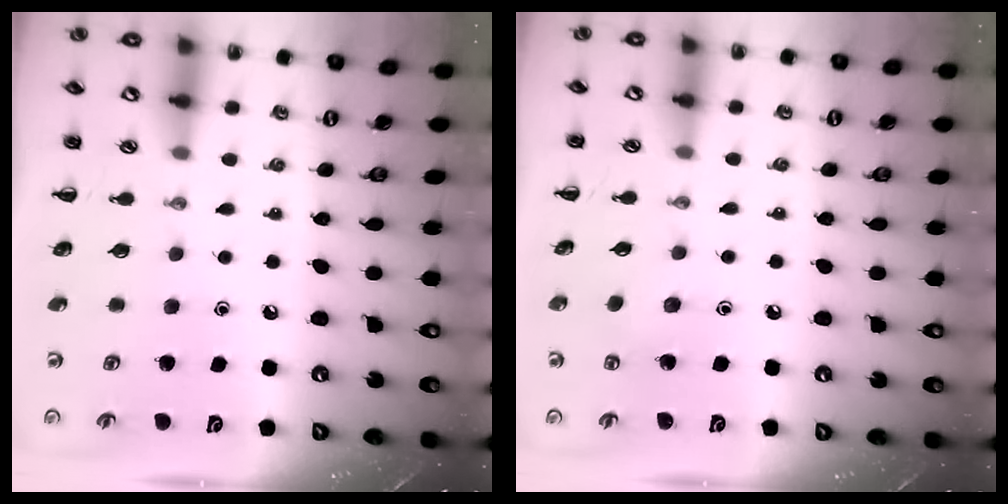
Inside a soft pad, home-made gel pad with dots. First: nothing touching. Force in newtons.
{"total": 4.0, "press": 3.8, "slide": 1.1}